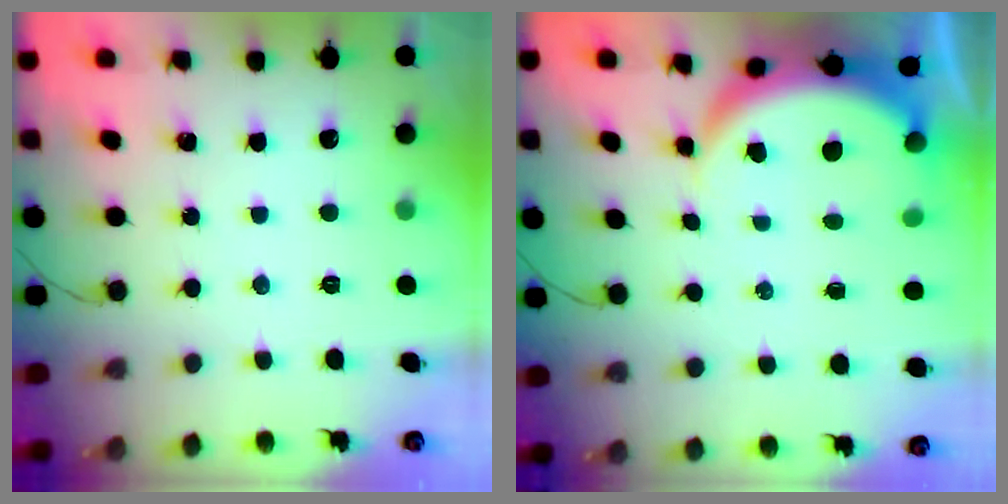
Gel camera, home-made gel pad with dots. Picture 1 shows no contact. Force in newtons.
{"total": 6.4, "press": 6.3, "slide": 0.5}